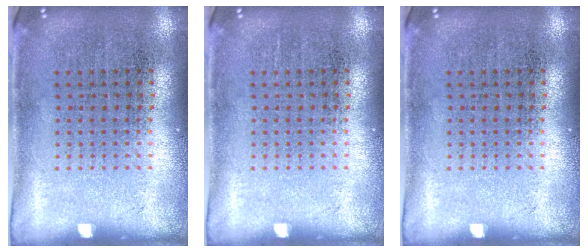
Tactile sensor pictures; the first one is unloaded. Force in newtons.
{"total": 0.0}
{"total": 0.0}